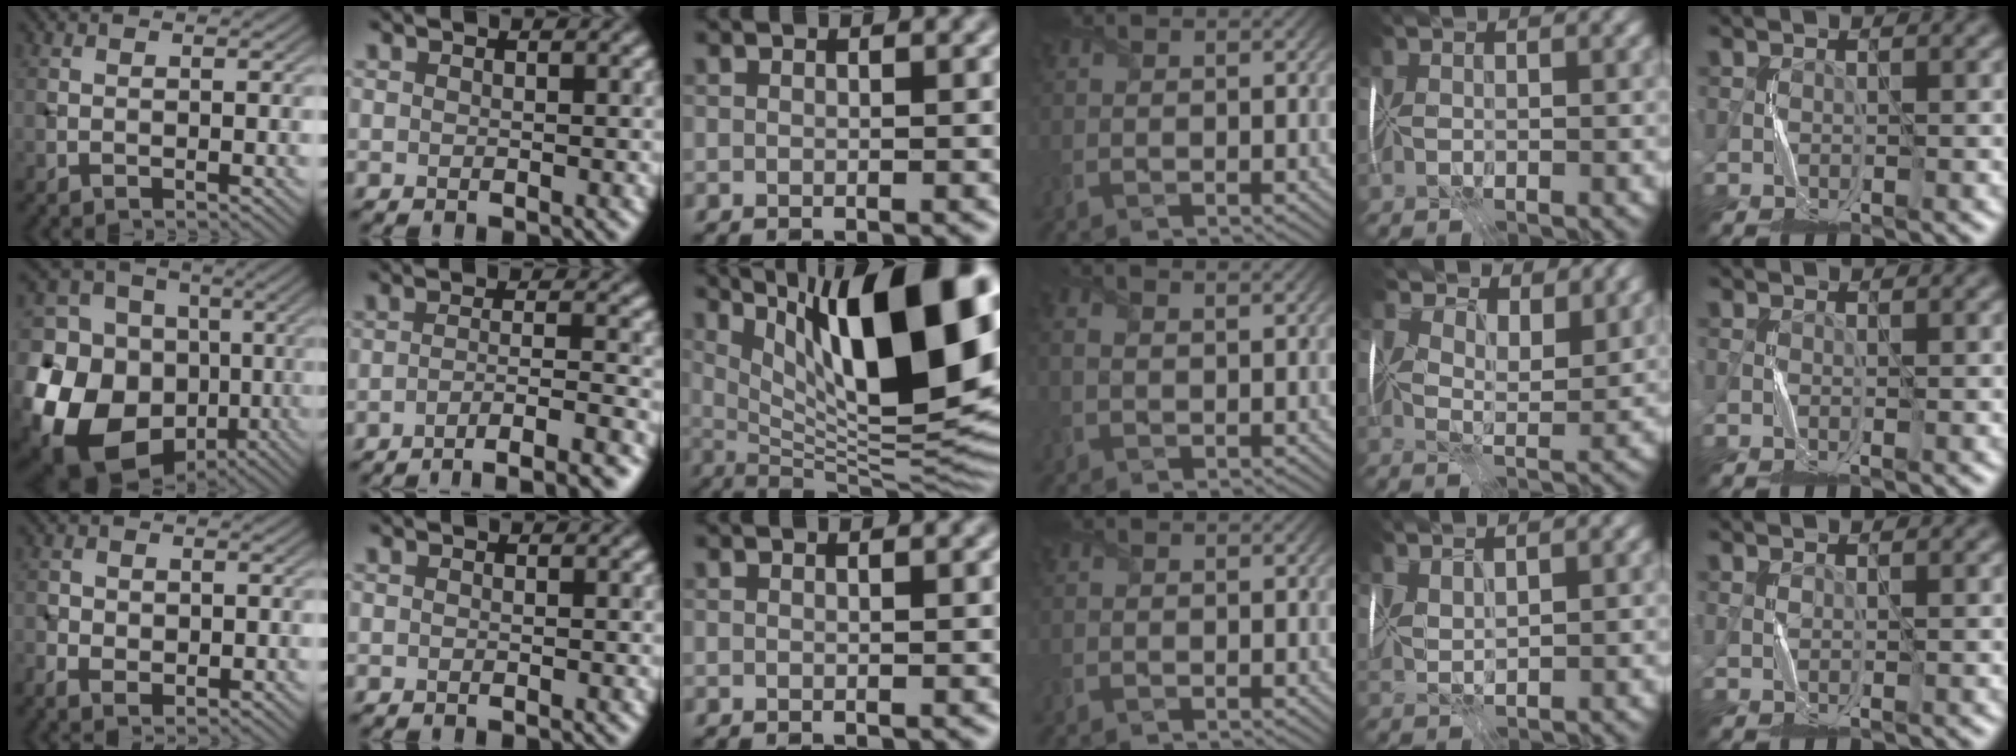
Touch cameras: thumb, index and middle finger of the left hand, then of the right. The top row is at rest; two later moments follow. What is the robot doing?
{"motion": "fold", "object": "memory foam"}